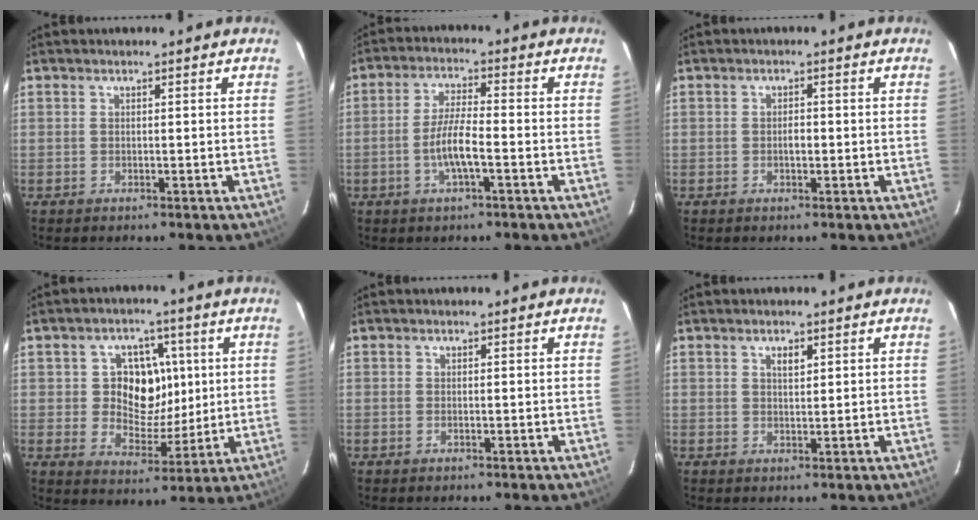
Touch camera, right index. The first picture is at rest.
{"total": 6.4, "force": [-2.3, 1.0, 6.0], "torque": [-0.120, 0.001, -0.045]}
{"total": 1.6, "force": [-0.3, 0.8, 1.4], "torque": [-0.025, 0.003, -0.006]}
{"total": 10.0, "force": [1.6, 8.2, 5.5], "torque": [-0.094, 0.000, 0.029]}
{"total": 0.6, "force": [-0.2, 0.0, 0.6], "torque": [-0.012, 0.001, -0.004]}
{"total": 1.8, "force": [0.9, 0.9, 1.3], "torque": [-0.021, 0.004, 0.016]}